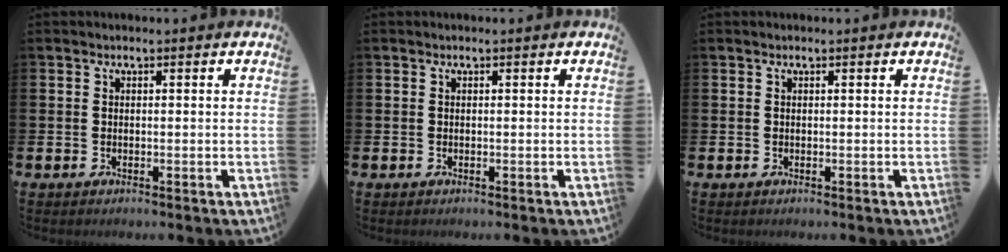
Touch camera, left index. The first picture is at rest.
{"total": 0.0}
{"total": 0.0}